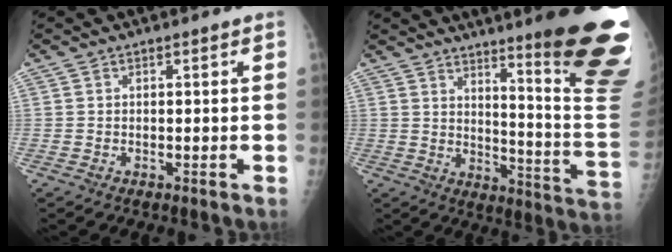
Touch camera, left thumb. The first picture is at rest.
{"total": 23.5, "force": [14.3, 2.4, 18.5], "torque": [-0.193, -0.097, 0.193]}